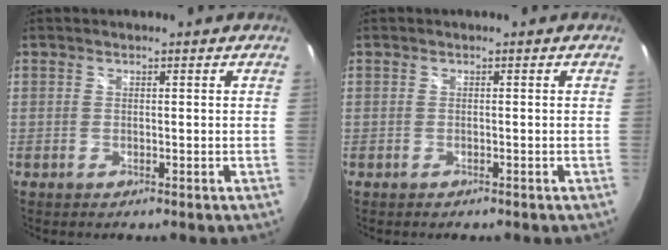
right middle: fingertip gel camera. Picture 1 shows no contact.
{"total": 0.6, "force": [-0.5, 0.2, 0.2], "torque": [-0.005, -0.002, -0.010]}